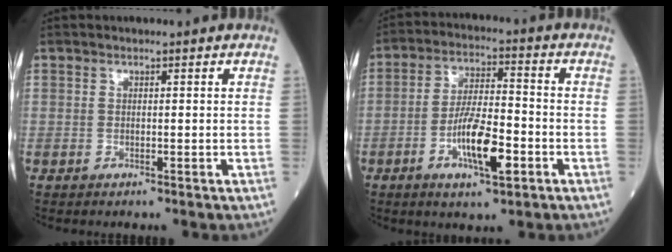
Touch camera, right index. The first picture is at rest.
{"total": 10.0, "force": [-3.6, 2.3, 9.0], "torque": [-0.169, 0.000, -0.064]}